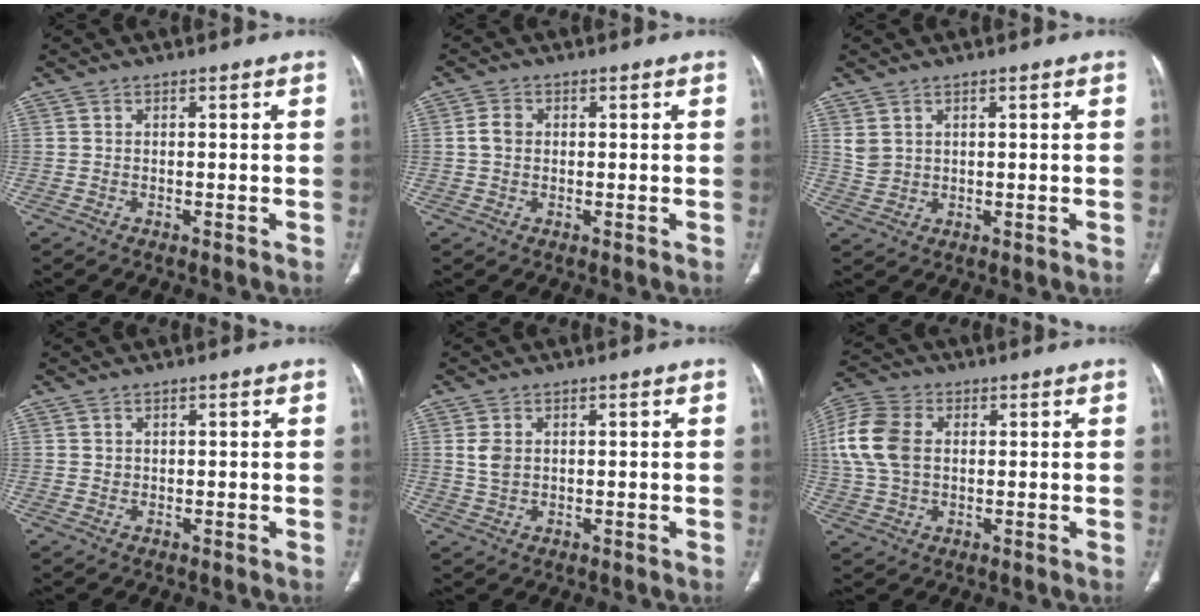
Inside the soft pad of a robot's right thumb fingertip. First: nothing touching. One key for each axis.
{"total": 2.9, "fx": 0.3, "fy": 2.3, "fz": 1.7, "tx": -0.031, "ty": 0.007, "tz": 0.004}
{"total": 2.8, "fx": 1.5, "fy": 2.0, "fz": 1.3, "tx": -0.021, "ty": -0.005, "tz": 0.040}
{"total": 0.6, "fx": 0.3, "fy": 0.5, "fz": 0.0, "tx": 0.010, "ty": 0.001, "tz": 0.004}
{"total": 3.0, "fx": 0.7, "fy": 2.2, "fz": 1.9, "tx": -0.034, "ty": 0.000, "tz": 0.017}
{"total": 11.4, "fx": 1.7, "fy": 7.9, "fz": 8.1, "tx": -0.176, "ty": 0.015, "tz": 0.030}